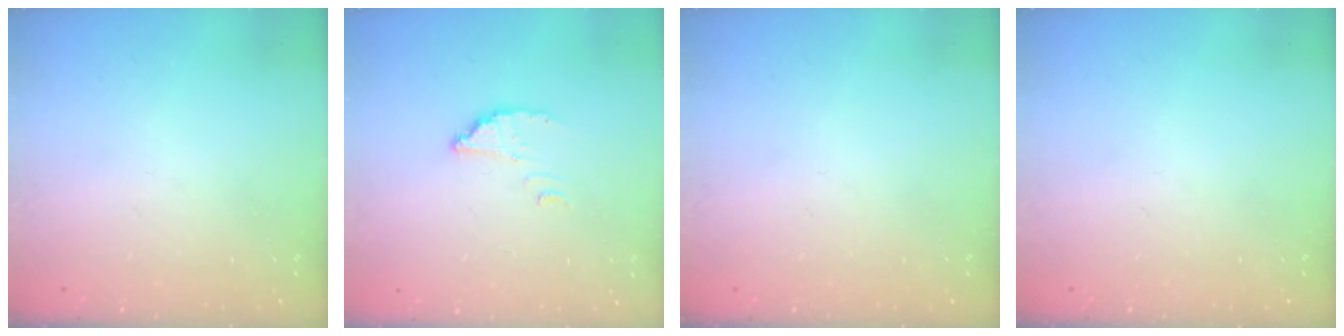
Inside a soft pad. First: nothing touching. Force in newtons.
{"total": 2.4, "press": 2.4, "slide": 0.2}
{"total": 0.0}
{"total": 0.0}